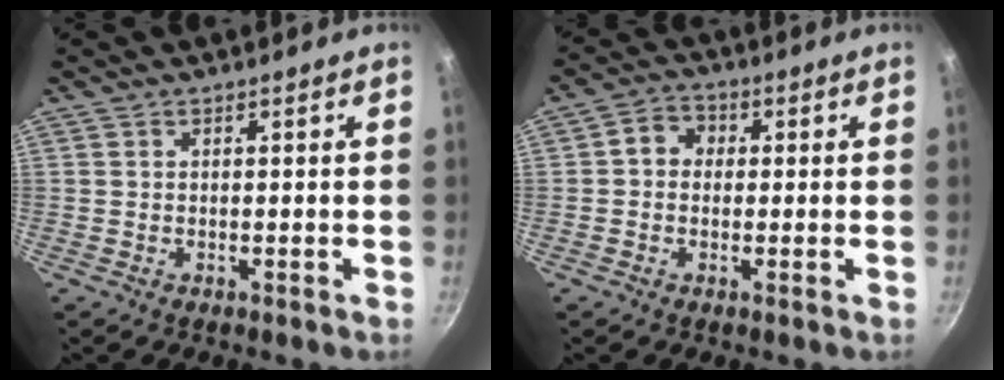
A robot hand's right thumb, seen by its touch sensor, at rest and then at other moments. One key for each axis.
{"total": 4.6, "fx": 0.4, "fy": 4.0, "fz": 2.3, "tx": -0.019, "ty": 0.007, "tz": -0.007}